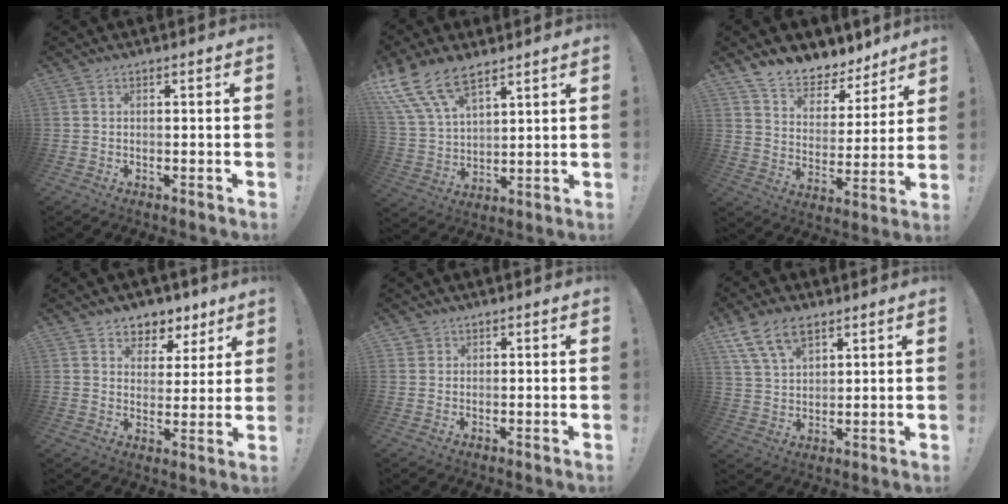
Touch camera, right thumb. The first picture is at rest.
{"total": 14.6, "force": [10.1, 6.9, 7.9], "torque": [-0.176, -0.050, 0.194]}
{"total": 9.2, "force": [8.3, 3.6, 1.8], "torque": [-0.045, -0.073, 0.153]}
{"total": 6.1, "force": [4.0, 4.6, 0.8], "torque": [-0.008, -0.034, 0.080]}
{"total": 1.8, "force": [1.2, 1.3, 0.1], "torque": [-0.003, -0.004, 0.022]}
{"total": 11.5, "force": [6.8, 6.8, 6.2], "torque": [-0.112, -0.022, 0.133]}